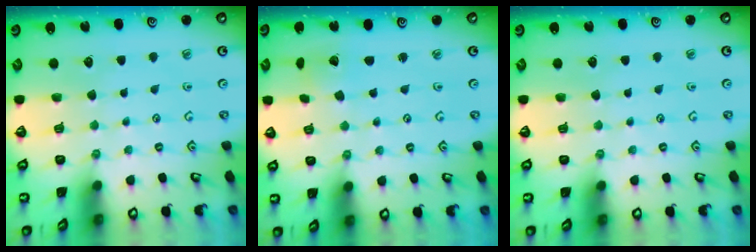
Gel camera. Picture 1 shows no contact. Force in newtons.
{"total": 2.3, "press": 2.3, "slide": 0.2}
{"total": 0.0}